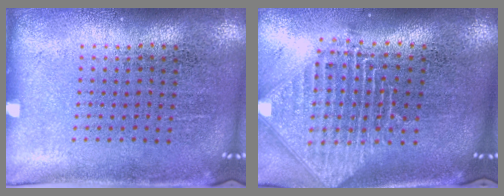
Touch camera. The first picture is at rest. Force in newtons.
{"total": 2.4, "press": 1.8, "slide": 1.6}